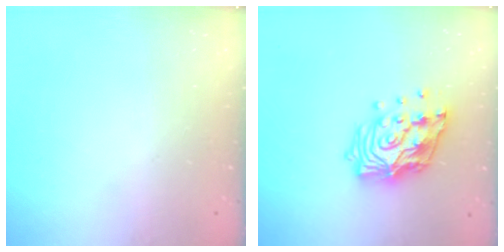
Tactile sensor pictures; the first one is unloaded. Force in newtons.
{"total": 16.1, "press": 16.0, "slide": 2.3}